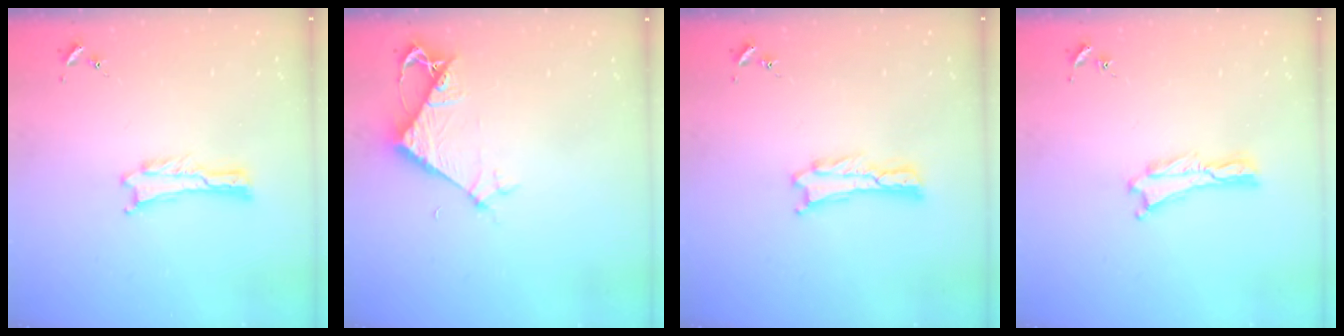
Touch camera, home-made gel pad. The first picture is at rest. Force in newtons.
{"total": 5.9, "press": 5.8, "slide": 0.5}
{"total": 0.7, "press": 0.7, "slide": 0.2}
{"total": 0.0}